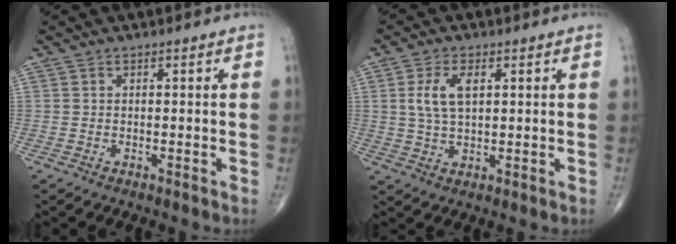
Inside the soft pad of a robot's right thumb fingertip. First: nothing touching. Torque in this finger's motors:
{"motor_torque": [-0.01, 0.08, 0.82, 0.27, 0.03]}